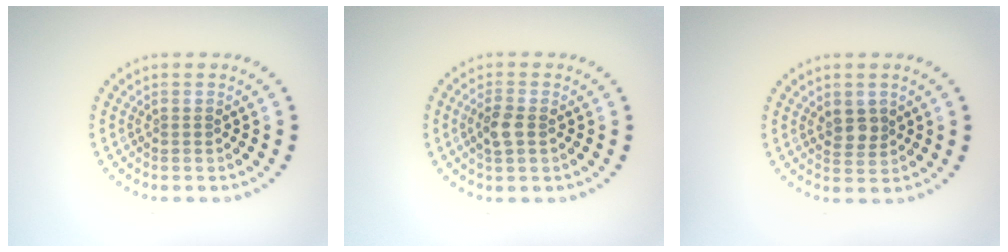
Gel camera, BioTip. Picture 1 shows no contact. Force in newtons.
{"total": 2.1, "press": 2.0, "slide": 0.5}
{"total": 1.9, "press": 1.8, "slide": 0.7}